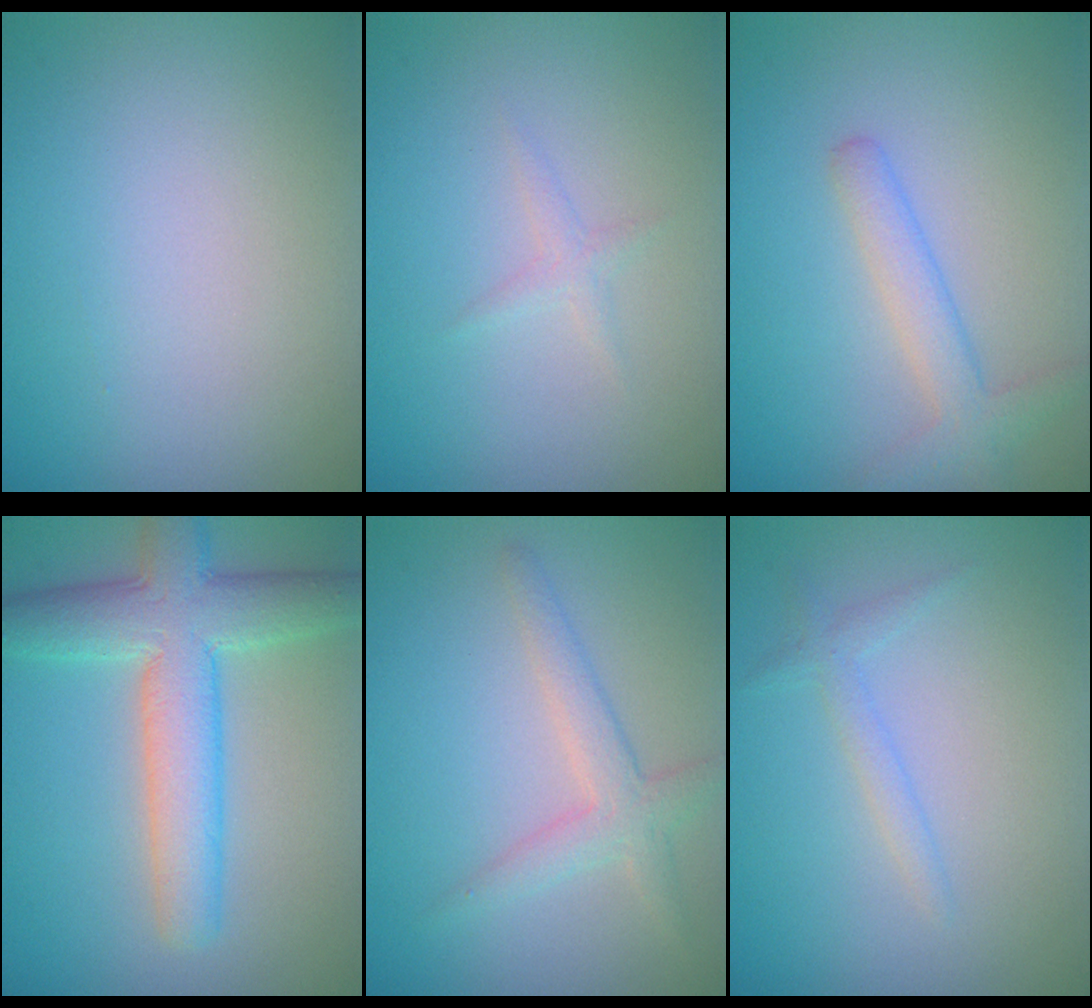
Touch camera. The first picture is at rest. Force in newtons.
{"total": 0.9, "press": 0.9, "slide": 0.1}
{"total": 2.7, "press": 2.7, "slide": 0.1}
{"total": 7.0, "press": 7.0, "slide": 0.3}
{"total": 2.6, "press": 2.6, "slide": 0.1}
{"total": 1.3, "press": 1.3, "slide": 0.1}